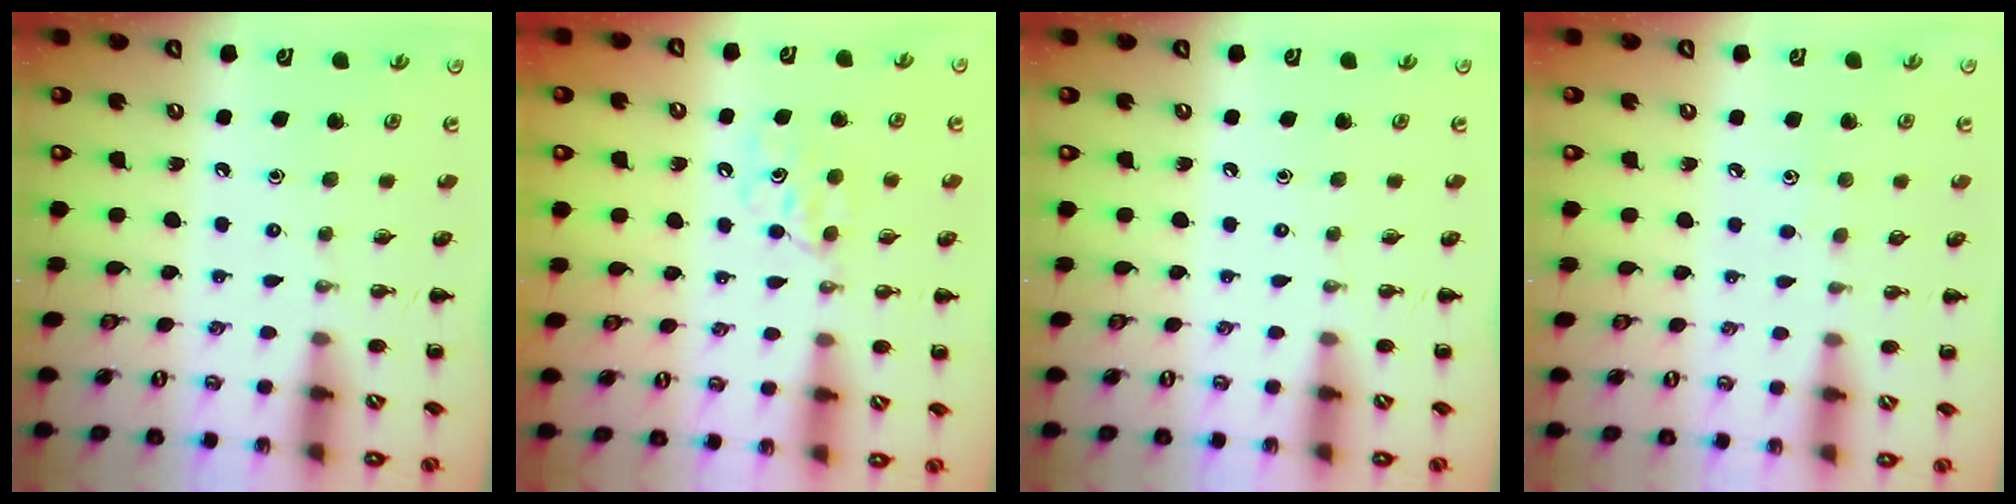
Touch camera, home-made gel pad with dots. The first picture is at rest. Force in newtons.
{"total": 6.6, "press": 6.4, "slide": 1.6}
{"total": 0.0}
{"total": 3.5, "press": 3.4, "slide": 0.9}